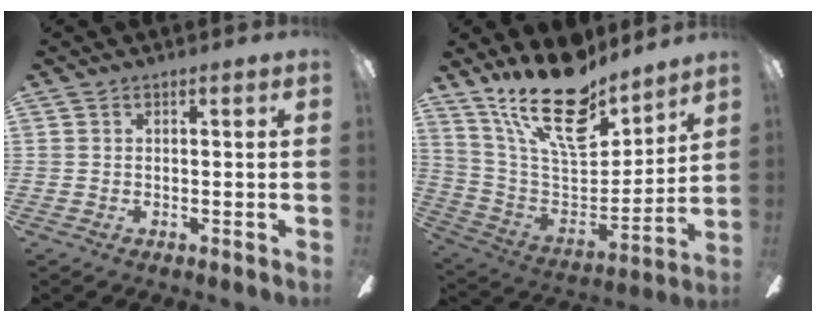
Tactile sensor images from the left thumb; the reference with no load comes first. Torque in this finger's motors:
{"motor_torque": [0.77, -0.30, 1.50, -1.26, 0.35]}